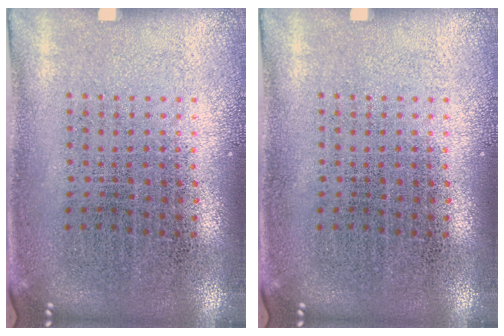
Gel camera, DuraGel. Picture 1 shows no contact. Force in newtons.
{"total": 0.0}